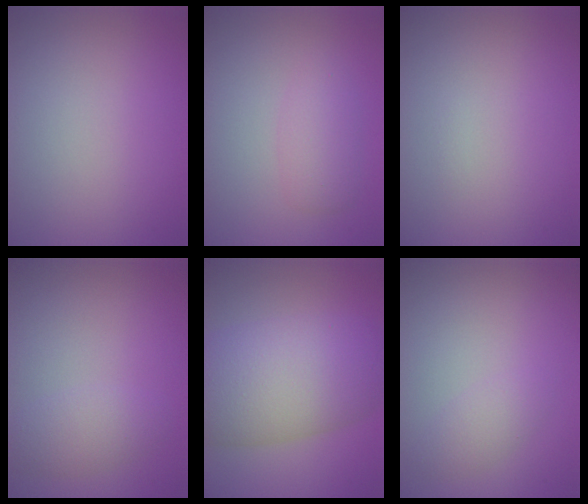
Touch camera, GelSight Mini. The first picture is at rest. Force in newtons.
{"total": 2.3, "press": 2.2, "slide": 0.2}
{"total": 0.0}
{"total": 2.2, "press": 2.2, "slide": 0.0}
{"total": 10.3, "press": 10.3, "slide": 0.2}
{"total": 1.5, "press": 1.5, "slide": 0.1}